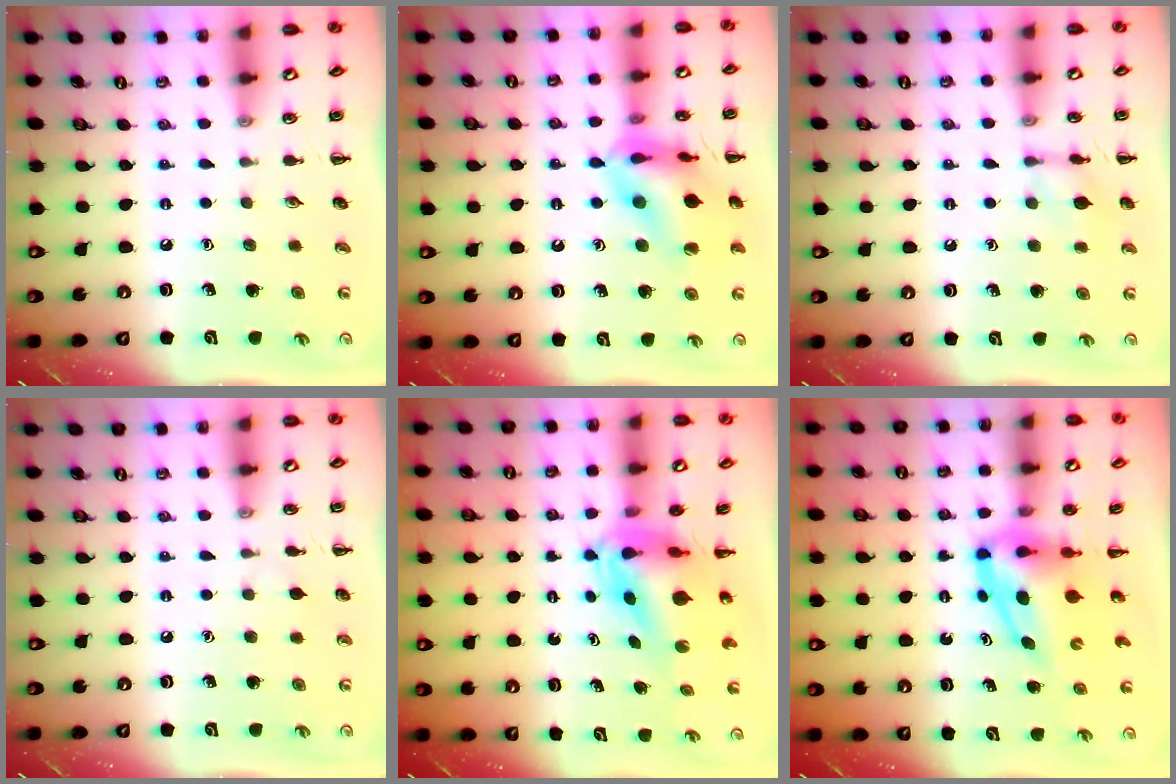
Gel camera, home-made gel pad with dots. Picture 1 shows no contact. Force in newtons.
{"total": 16.9, "press": 16.8, "slide": 2.3}
{"total": 7.8, "press": 7.7, "slide": 1.4}
{"total": 3.7, "press": 3.3, "slide": 1.6}
{"total": 7.6, "press": 7.2, "slide": 2.4}
{"total": 6.7, "press": 6.5, "slide": 1.4}